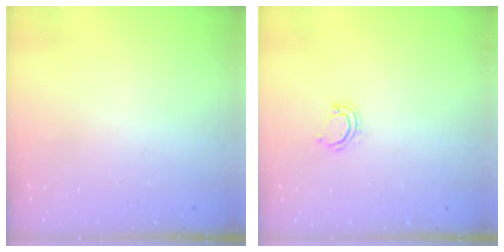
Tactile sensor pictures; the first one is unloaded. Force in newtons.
{"total": 3.7, "press": 3.7, "slide": 0.3}